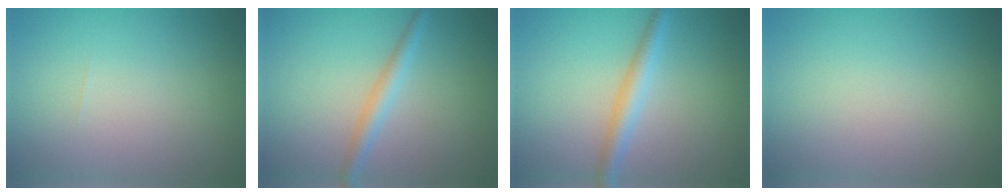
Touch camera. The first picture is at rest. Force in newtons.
{"total": 2.1, "press": 2.1, "slide": 0.0}
{"total": 2.6, "press": 2.6, "slide": 0.0}
{"total": 0.0}